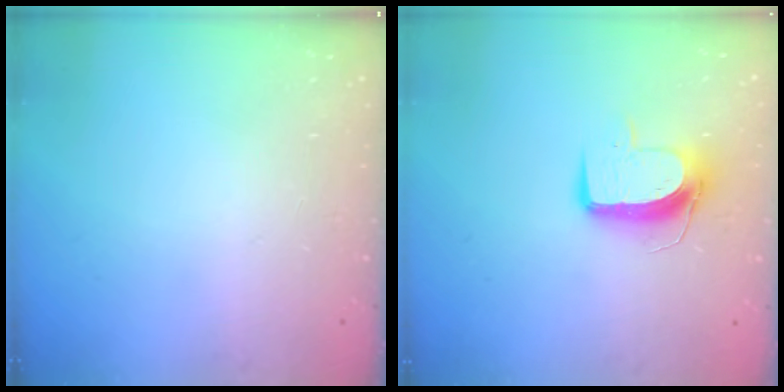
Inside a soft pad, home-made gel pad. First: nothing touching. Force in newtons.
{"total": 8.9, "press": 8.9, "slide": 0.7}